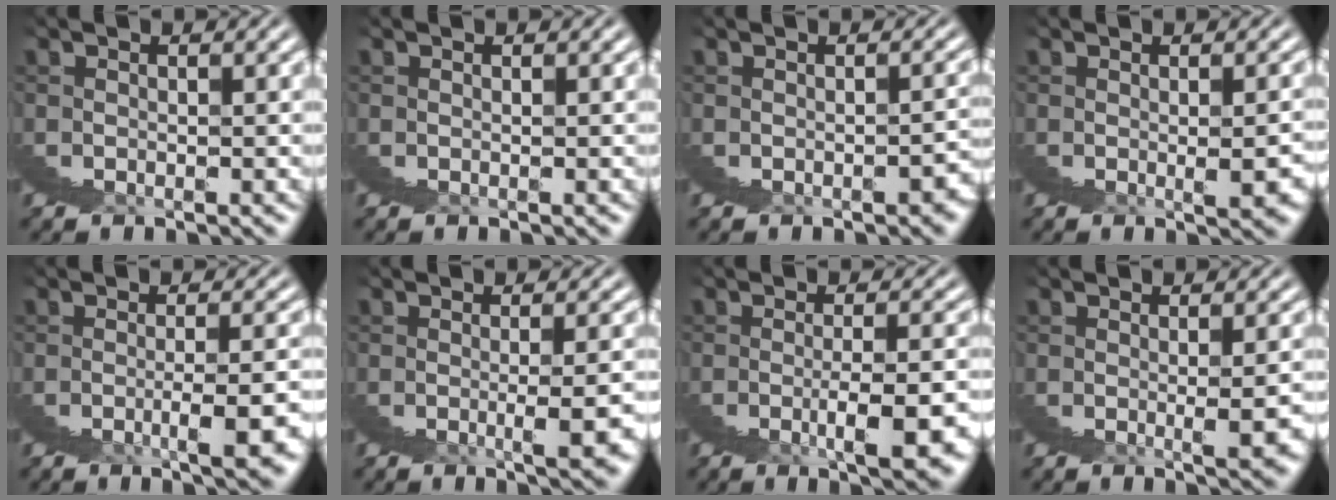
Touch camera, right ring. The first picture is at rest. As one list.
[{"total": 0.0}, {"total": 1.3, "force": [-1.1, 0.2, 0.8], "torque": [-0.015, -0.002, -0.013]}, {"total": 1.7, "force": [0.5, -1.0, 1.3], "torque": [-0.014, 0.011, 0.011]}, {"total": 3.4, "force": [-0.9, -1.5, 2.9], "torque": [-0.028, 0.017, -0.012]}, {"total": 2.7, "force": [0.1, -2.0, 1.8], "torque": [-0.020, 0.015, 0.005]}, {"total": 4.3, "force": [-0.6, -1.4, 4.0], "torque": [-0.033, 0.026, -0.012]}, {"total": 2.2, "force": [0.5, -1.7, 1.3], "torque": [-0.014, 0.014, 0.012]}]